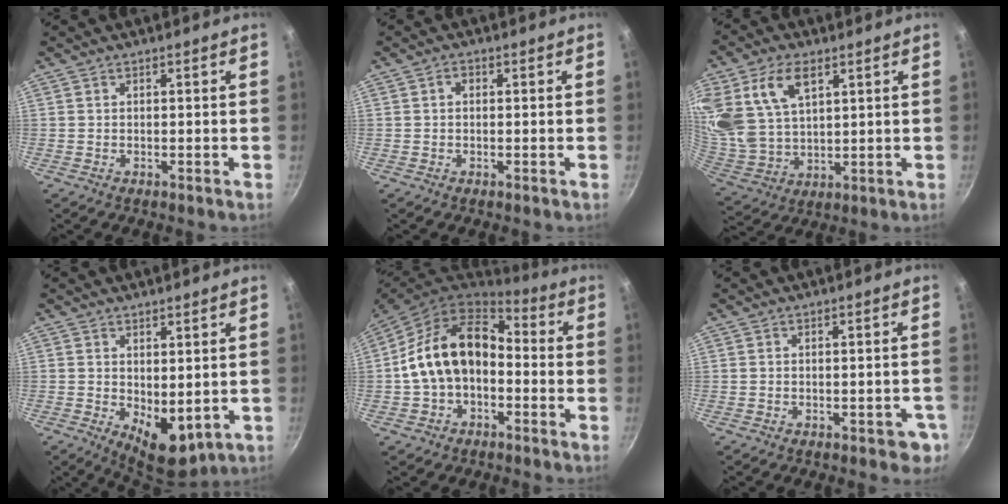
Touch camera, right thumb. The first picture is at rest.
{"total": 1.6, "force": [0.3, 1.2, 1.1], "torque": [-0.016, 0.006, 0.002]}
{"total": 18.2, "force": [7.8, 11.2, 12.0], "torque": [-0.246, -0.016, 0.164]}
{"total": 7.8, "force": [-0.1, 4.4, 6.4], "torque": [-0.069, -0.019, 0.011]}
{"total": 15.4, "force": [-1.3, 10.8, 11.0], "torque": [-0.176, 0.054, -0.032]}
{"total": 4.3, "force": [-1.9, 2.4, 3.1], "torque": [-0.015, 0.022, -0.011]}